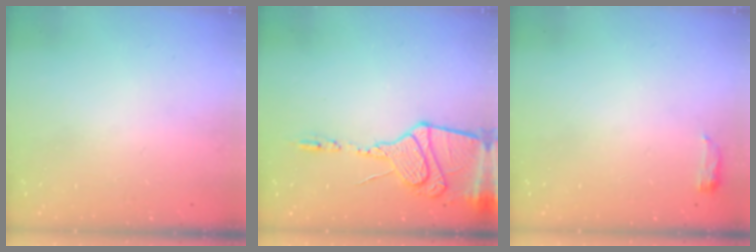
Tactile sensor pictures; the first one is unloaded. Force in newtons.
{"total": 15.2, "press": 15.1, "slide": 2.1}
{"total": 3.7, "press": 3.5, "slide": 1.3}